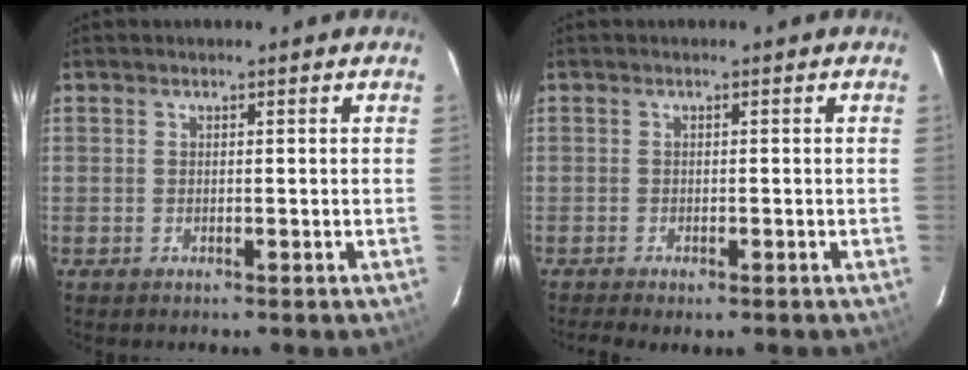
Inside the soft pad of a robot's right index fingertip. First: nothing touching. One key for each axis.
{"total": 1.3, "fx": -1.0, "fy": 0.4, "fz": 0.7, "tx": -0.016, "ty": -0.005, "tz": -0.016}